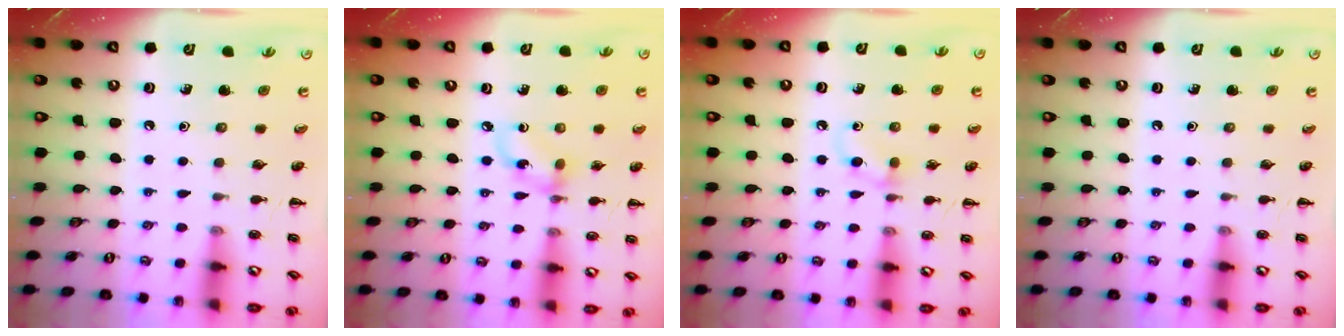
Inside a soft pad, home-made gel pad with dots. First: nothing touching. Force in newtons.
{"total": 6.1, "press": 6.0, "slide": 0.8}
{"total": 5.0, "press": 4.7, "slide": 1.6}
{"total": 0.0}